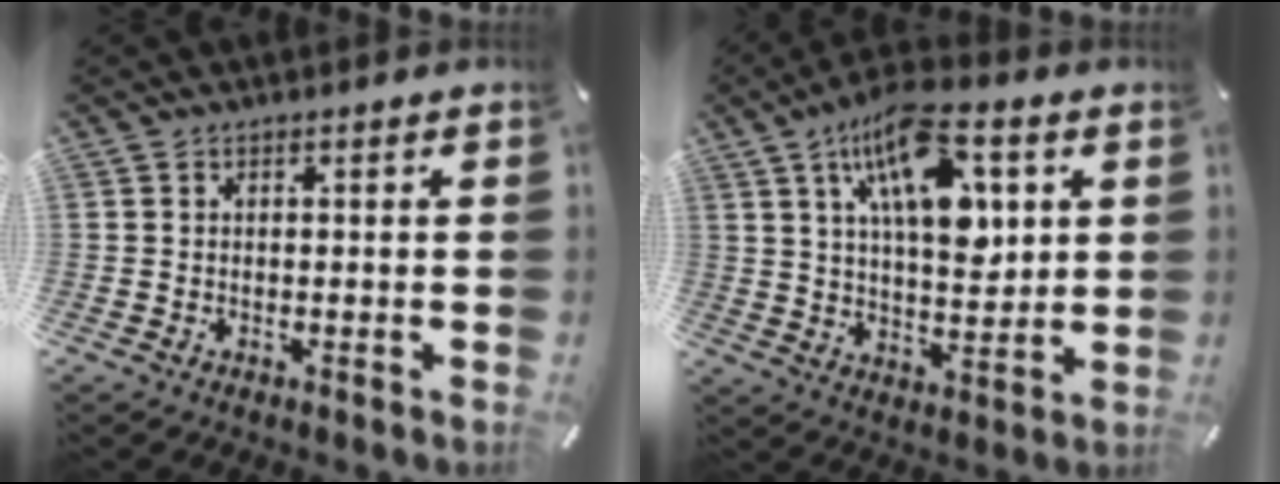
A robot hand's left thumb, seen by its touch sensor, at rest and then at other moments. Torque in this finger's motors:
{"motor_torque": [2.24, 2.77, 1.71, -1.06, 0.32]}